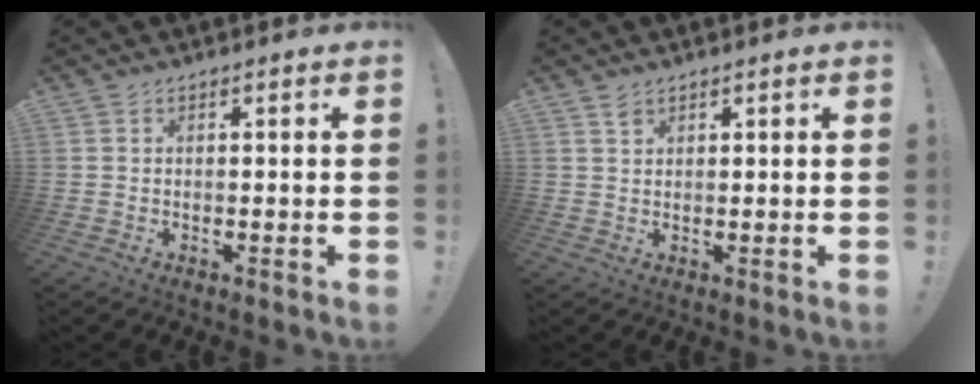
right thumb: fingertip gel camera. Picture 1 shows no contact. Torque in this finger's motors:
{"motor_torque": [-0.28, -0.17, -0.08, -0.18, 0.00]}